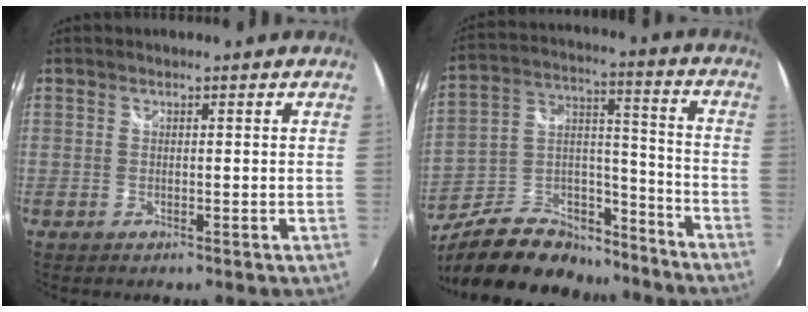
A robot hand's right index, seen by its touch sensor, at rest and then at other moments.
{"total": 22.4, "force": [-16.6, 11.0, 10.3], "torque": [-0.217, 0.040, -0.251]}